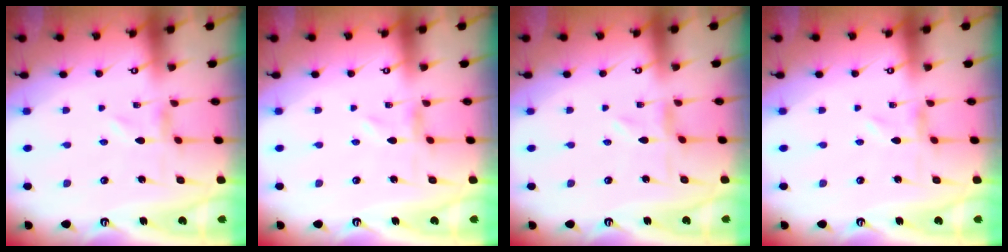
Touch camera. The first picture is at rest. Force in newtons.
{"total": 0.0}
{"total": 0.0}
{"total": 0.0}